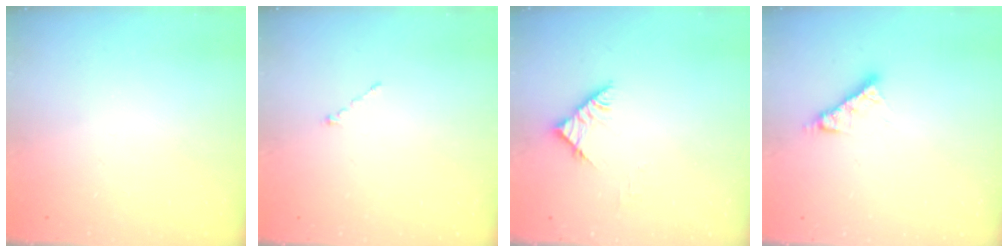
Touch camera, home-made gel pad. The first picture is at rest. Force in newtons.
{"total": 1.0, "press": 0.9, "slide": 0.3}
{"total": 5.3, "press": 5.3, "slide": 0.2}
{"total": 6.6, "press": 6.6, "slide": 0.4}